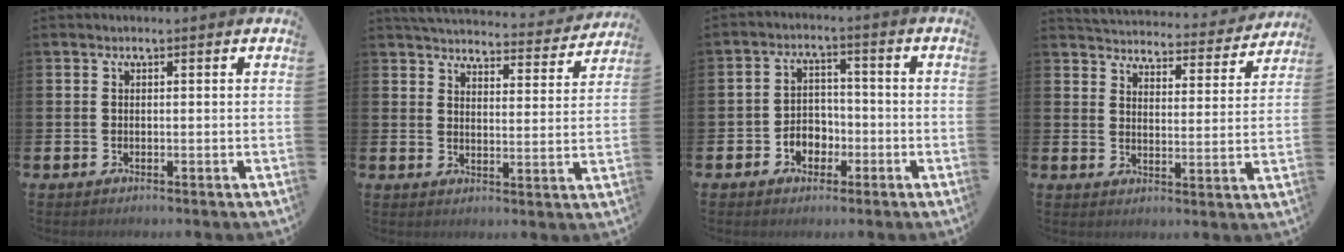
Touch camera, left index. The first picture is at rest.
{"total": 4.9, "force": [4.8, 0.7, 0.7], "torque": [-0.025, -0.038, 0.081]}
{"total": 3.5, "force": [-1.7, 2.9, 1.1], "torque": [-0.022, 0.000, -0.040]}
{"total": 4.4, "force": [4.4, 0.6, 0.1], "torque": [-0.016, -0.041, 0.071]}